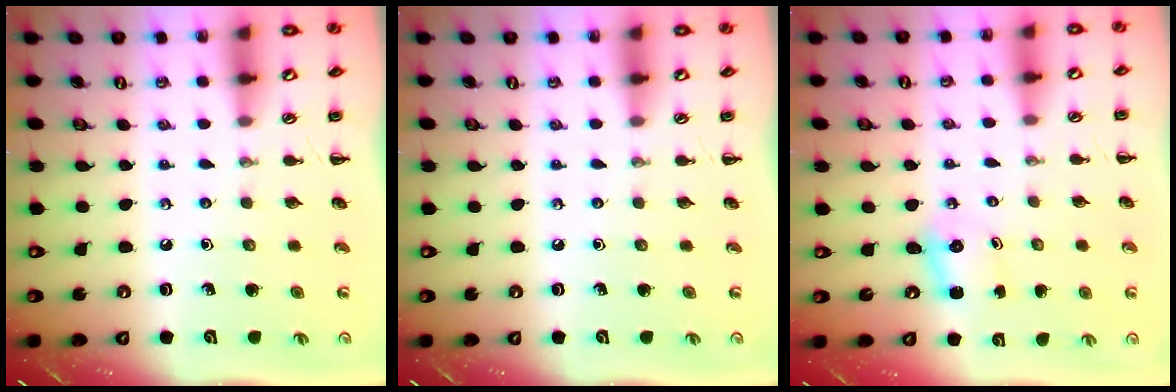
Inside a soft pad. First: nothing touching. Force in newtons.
{"total": 0.0}
{"total": 2.5, "press": 2.4, "slide": 0.8}